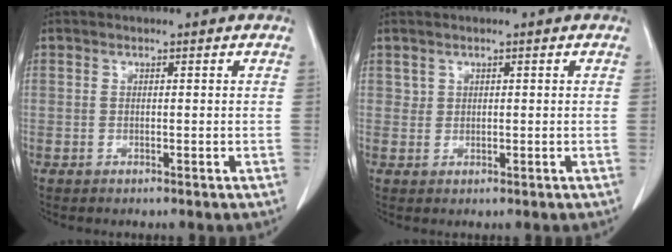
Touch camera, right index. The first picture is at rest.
{"total": 0.9, "force": [0.6, 0.6, 0.1], "torque": [0.010, -0.001, 0.007]}